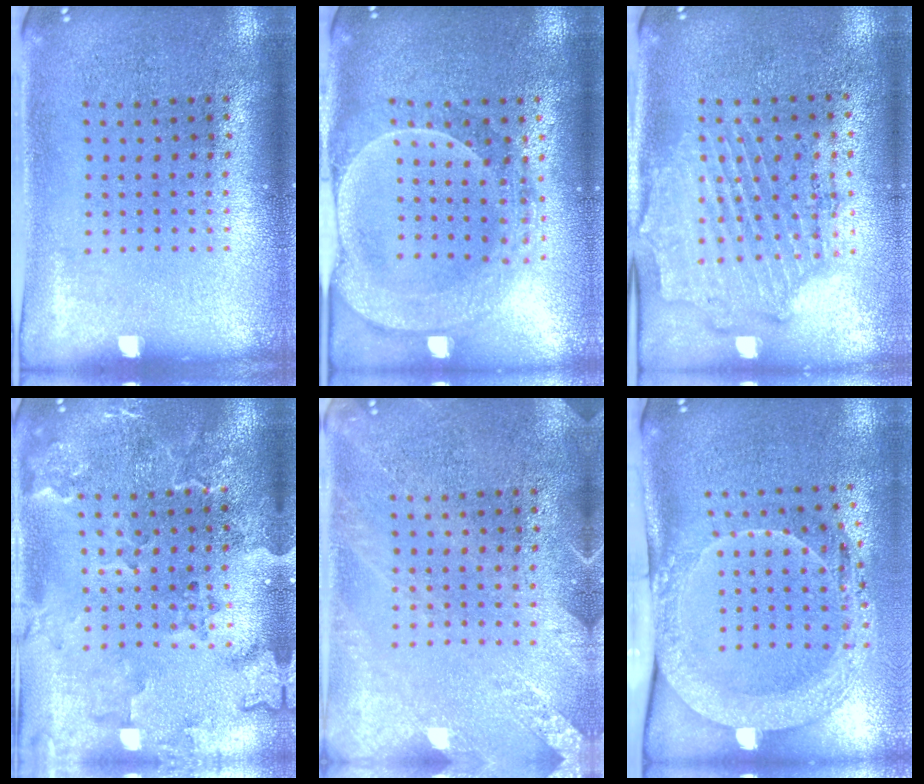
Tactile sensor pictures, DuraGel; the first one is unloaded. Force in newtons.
{"total": 2.3, "press": 2.1, "slide": 1.0}
{"total": 1.8, "press": 1.7, "slide": 0.8}
{"total": 2.4, "press": 2.2, "slide": 0.9}
{"total": 2.6, "press": 2.6, "slide": 0.2}
{"total": 2.1, "press": 2.0, "slide": 0.5}